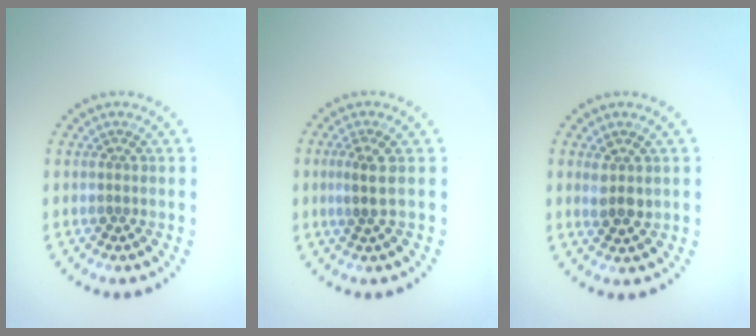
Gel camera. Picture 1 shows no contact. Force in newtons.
{"total": 1.9, "press": 1.6, "slide": 1.0}
{"total": 2.0, "press": 1.9, "slide": 0.7}